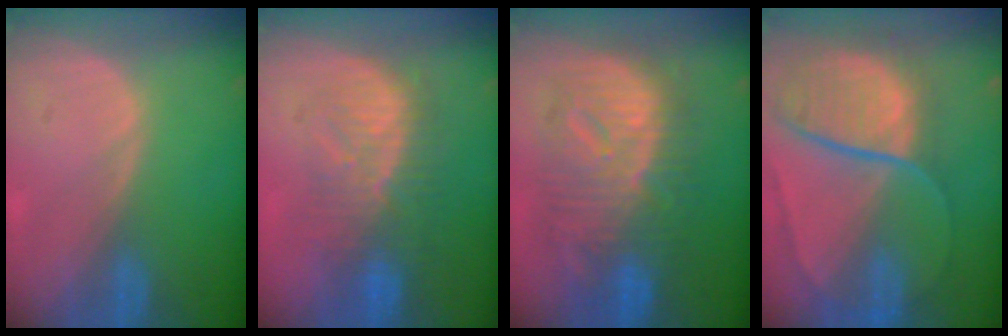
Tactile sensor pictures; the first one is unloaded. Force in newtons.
{"total": 8.4, "press": 8.2, "slide": 2.0}
{"total": 12.5, "press": 12.5, "slide": 1.1}
{"total": 10.8, "press": 9.0, "slide": 6.0}